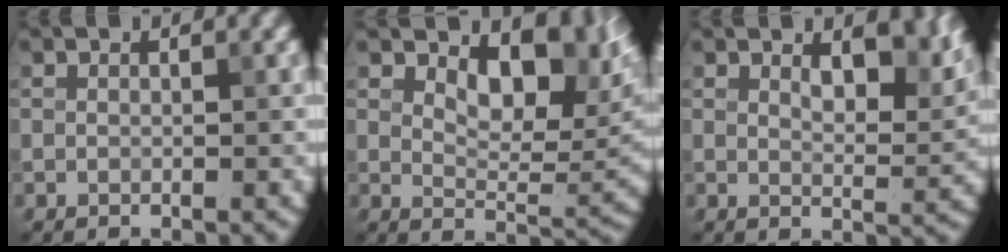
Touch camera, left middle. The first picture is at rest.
{"total": 7.3, "force": [3.3, 3.6, 5.5], "torque": [-0.075, -0.012, 0.053]}
{"total": 4.4, "force": [2.4, 1.8, 3.2], "torque": [-0.049, -0.008, 0.036]}